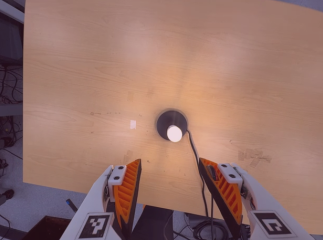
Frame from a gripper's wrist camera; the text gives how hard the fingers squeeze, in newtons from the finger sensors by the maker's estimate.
{"total": 0.0}